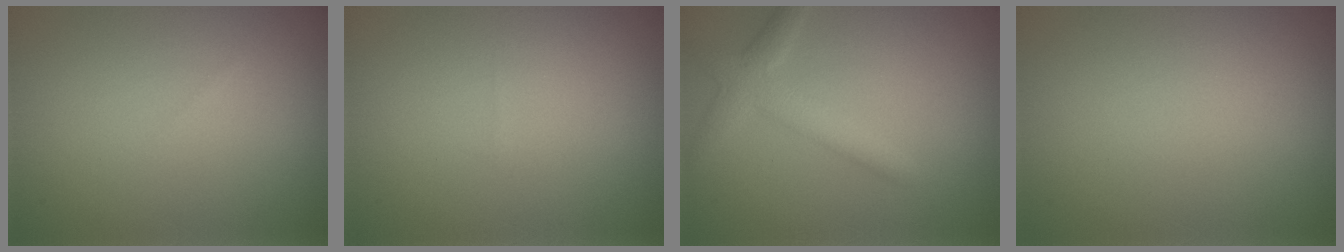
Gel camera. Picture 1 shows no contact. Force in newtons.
{"total": 0.0}
{"total": 2.9, "press": 2.9, "slide": 0.1}
{"total": 0.0}